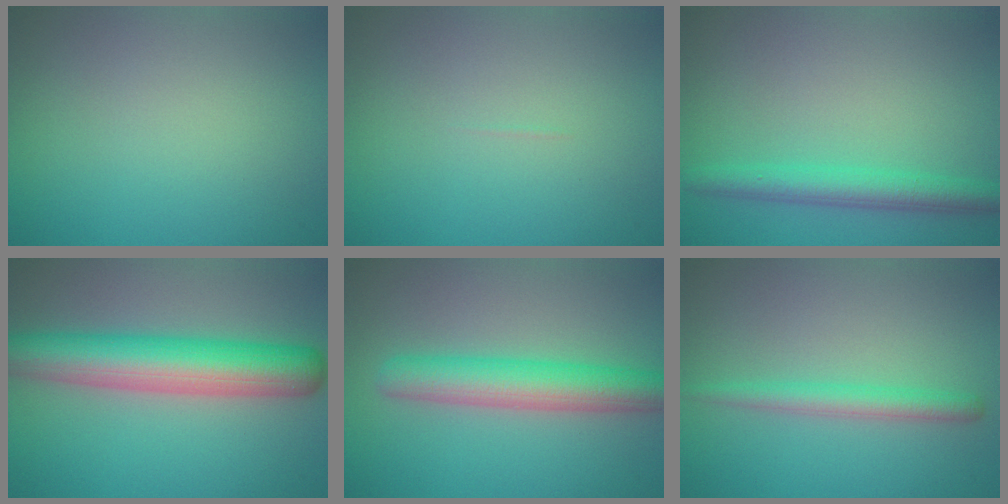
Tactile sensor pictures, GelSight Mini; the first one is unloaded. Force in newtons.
{"total": 0.0}
{"total": 3.4, "press": 3.4, "slide": 0.2}
{"total": 8.0, "press": 8.0, "slide": 0.3}
{"total": 5.4, "press": 5.4, "slide": 0.2}
{"total": 2.2, "press": 2.2, "slide": 0.2}